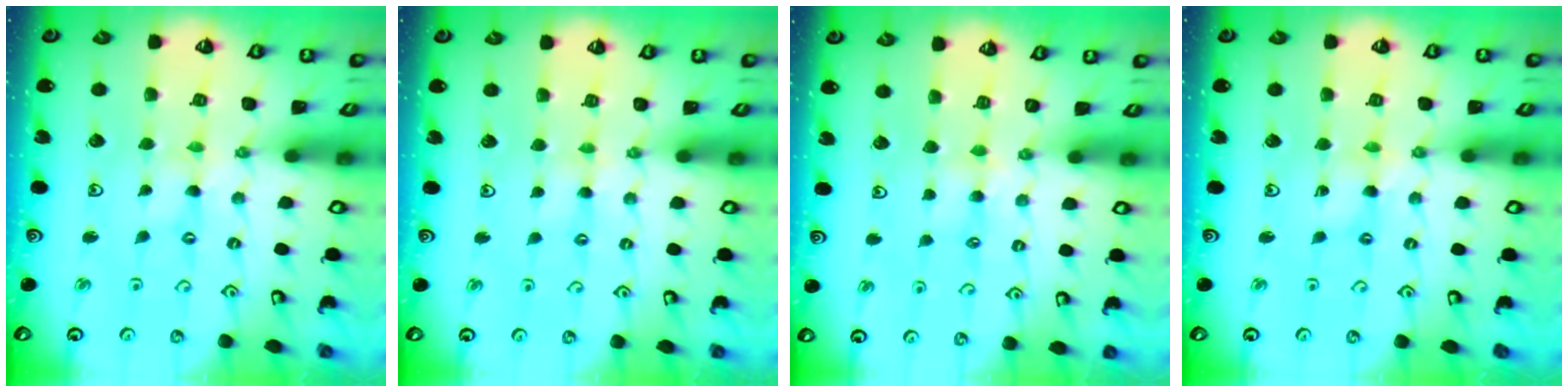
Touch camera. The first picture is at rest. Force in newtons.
{"total": 2.5, "press": 2.5, "slide": 0.3}
{"total": 4.3, "press": 4.2, "slide": 0.6}
{"total": 2.0, "press": 1.9, "slide": 0.3}